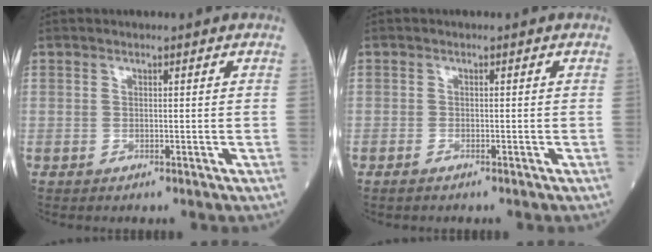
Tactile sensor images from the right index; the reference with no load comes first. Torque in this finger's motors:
{"motor_torque": [-0.38, -0.20, -0.37, -0.05]}